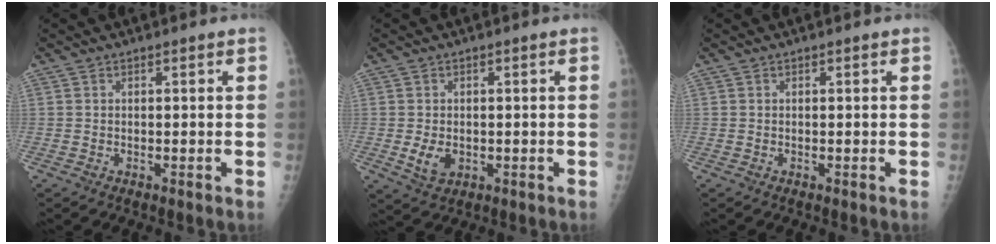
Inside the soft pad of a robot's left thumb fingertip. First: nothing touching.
{"total": 4.0, "force": [-0.6, 2.9, 2.7], "torque": [-0.040, -0.004, -0.002]}
{"total": 0.0}